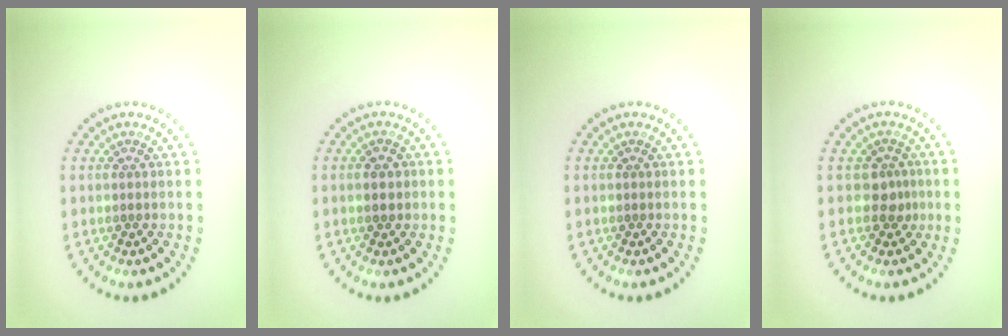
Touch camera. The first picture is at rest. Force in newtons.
{"total": 1.7, "press": 1.7, "slide": 0.1}
{"total": 0.0}
{"total": 1.7, "press": 1.3, "slide": 1.1}